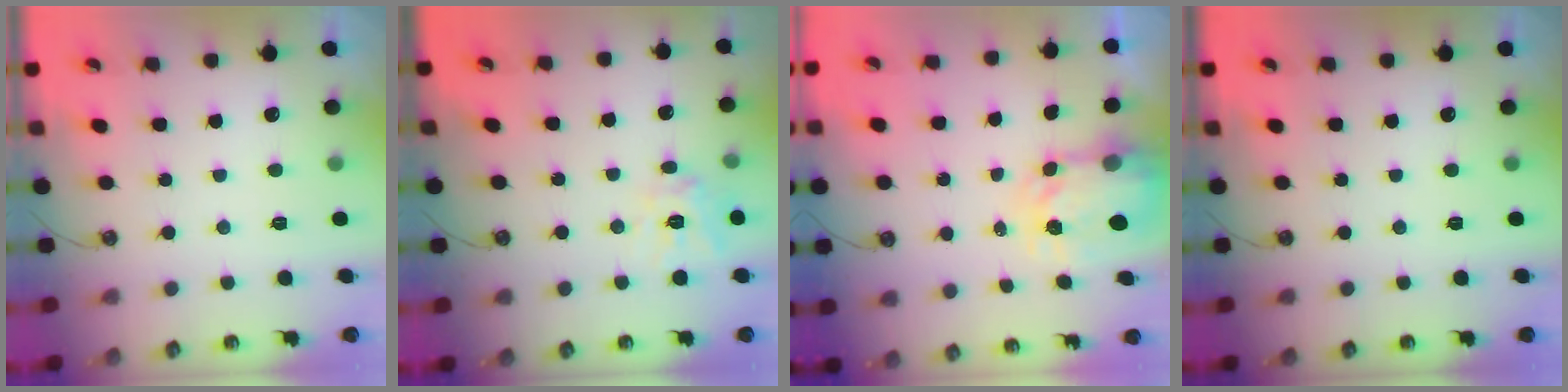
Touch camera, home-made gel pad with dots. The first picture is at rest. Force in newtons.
{"total": 11.8, "press": 11.7, "slide": 1.2}
{"total": 4.4, "press": 4.3, "slide": 0.9}
{"total": 0.0}